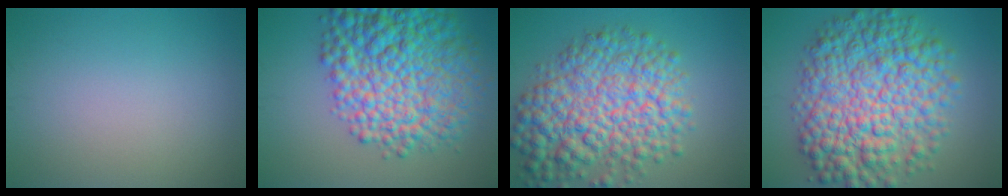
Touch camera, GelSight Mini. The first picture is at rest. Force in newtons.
{"total": 12.3, "press": 12.2, "slide": 0.4}
{"total": 10.3, "press": 10.2, "slide": 0.3}
{"total": 11.9, "press": 11.9, "slide": 0.1}